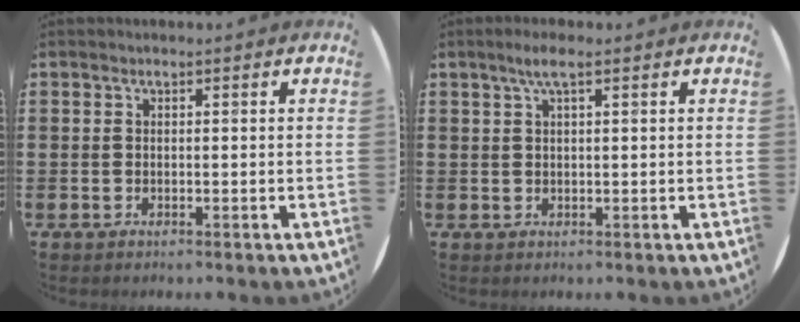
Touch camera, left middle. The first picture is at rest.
{"total": 2.4, "force": [1.2, 0.2, 2.0], "torque": [-0.040, 0.006, 0.020]}